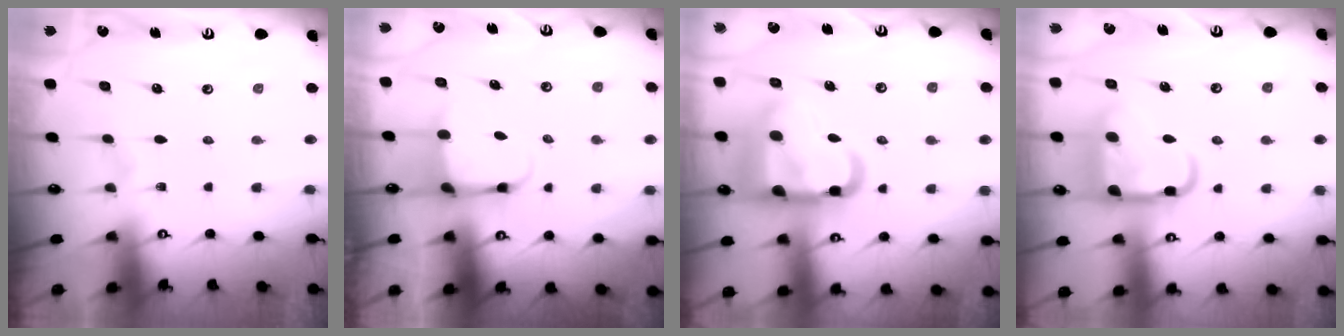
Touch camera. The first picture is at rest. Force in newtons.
{"total": 3.8, "press": 3.6, "slide": 0.9}
{"total": 20.9, "press": 20.8, "slide": 2.2}
{"total": 16.3, "press": 16.2, "slide": 1.4}